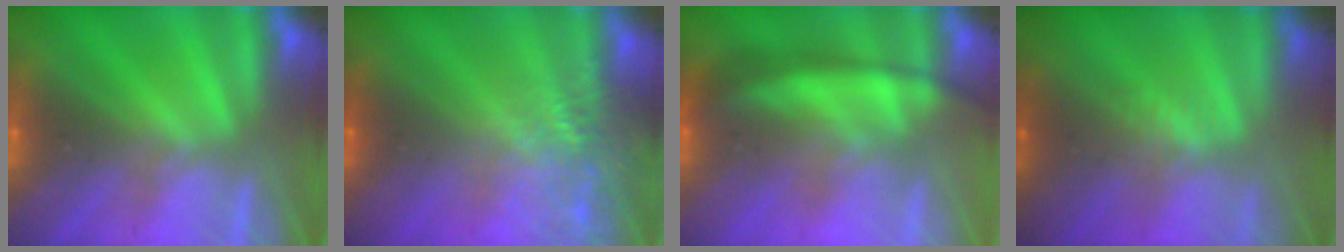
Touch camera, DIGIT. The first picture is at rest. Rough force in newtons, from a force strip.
{"total": 7.2}
{"total": 3.3}
{"total": 2.3}